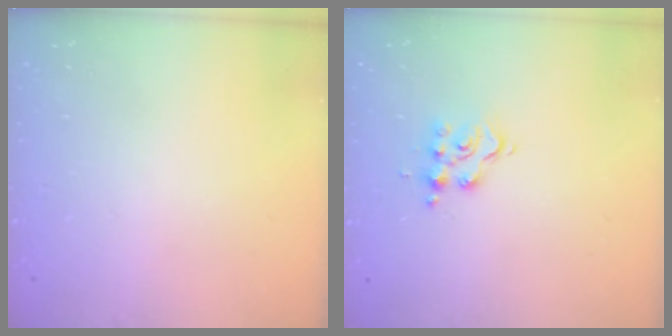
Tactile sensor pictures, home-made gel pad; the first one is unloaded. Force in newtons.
{"total": 9.1, "press": 9.0, "slide": 0.9}